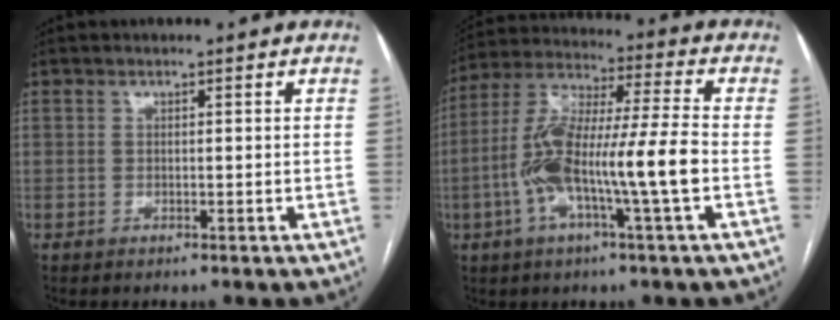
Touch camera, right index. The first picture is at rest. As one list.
[{"total": 15.0, "force": [-3.6, 0.8, 14.5], "torque": [-0.289, 0.010, -0.071]}]